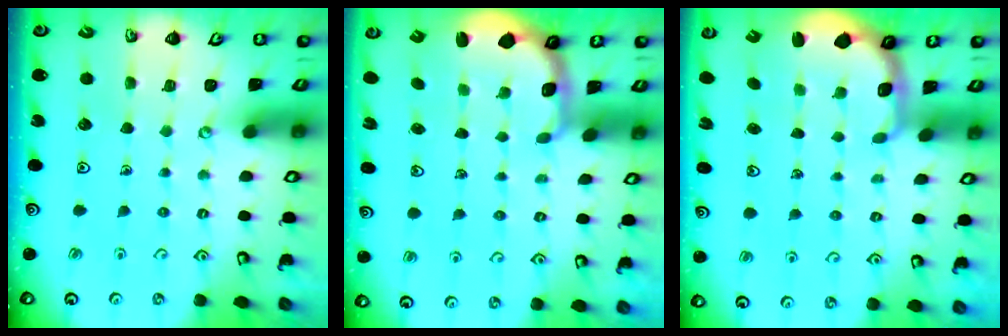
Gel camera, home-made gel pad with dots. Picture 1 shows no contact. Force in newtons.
{"total": 2.1, "press": 1.4, "slide": 1.6}
{"total": 2.2, "press": 1.5, "slide": 1.6}